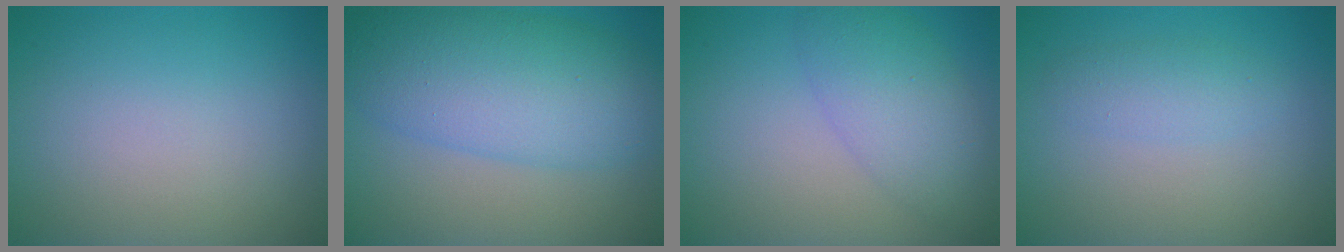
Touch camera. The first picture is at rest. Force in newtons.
{"total": 8.9, "press": 8.9, "slide": 0.0}
{"total": 4.6, "press": 4.6, "slide": 0.4}
{"total": 1.8, "press": 1.8, "slide": 0.0}